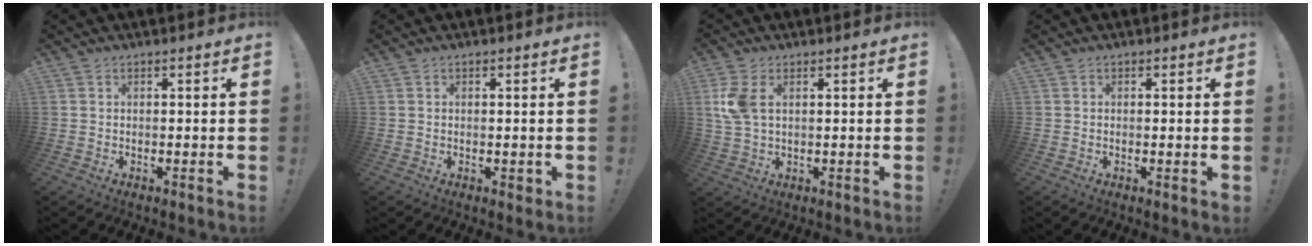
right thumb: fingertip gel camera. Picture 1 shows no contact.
{"total": 1.5, "force": [0.2, 1.2, 1.0], "torque": [-0.002, -0.001, 0.001]}
{"total": 7.1, "force": [2.1, 4.0, 5.5], "torque": [-0.115, -0.003, 0.038]}
{"total": 0.8, "force": [0.1, 0.1, 0.8], "torque": [-0.011, -0.002, 0.001]}